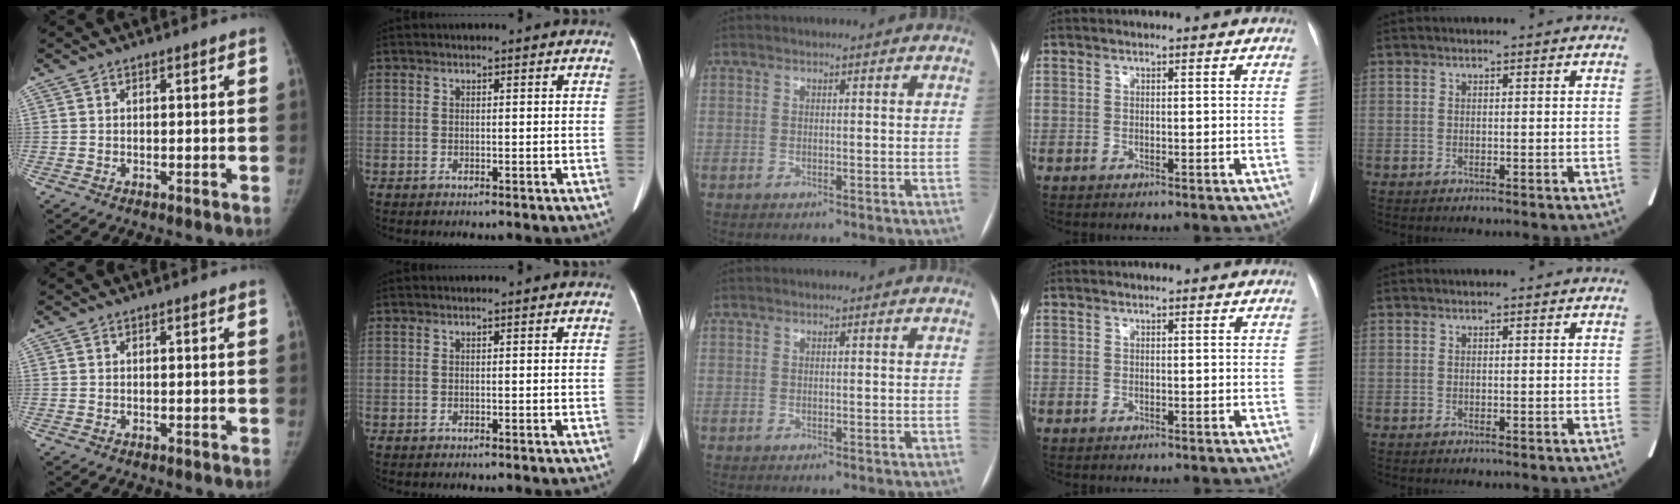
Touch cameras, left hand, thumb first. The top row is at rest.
{}